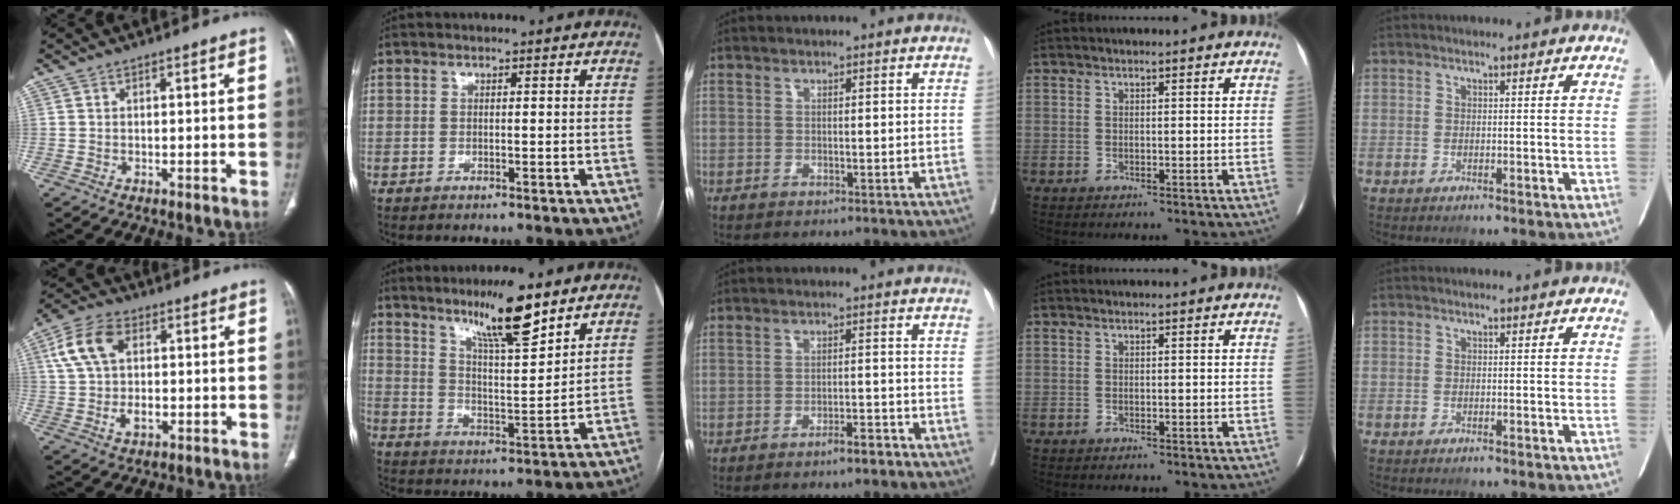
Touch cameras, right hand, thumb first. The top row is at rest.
{"thumb": {"total": 11.6, "force": [2.1, 7.5, 8.6], "torque": [-0.161, 0.008, 0.039]}, "index": {"total": 10.9, "force": [7.8, 1.0, 7.6], "torque": [-0.129, -0.008, 0.135]}, "middle": {"total": 2.9, "force": [-2.2, 0.3, 1.9], "torque": [-0.031, -0.001, -0.035]}}